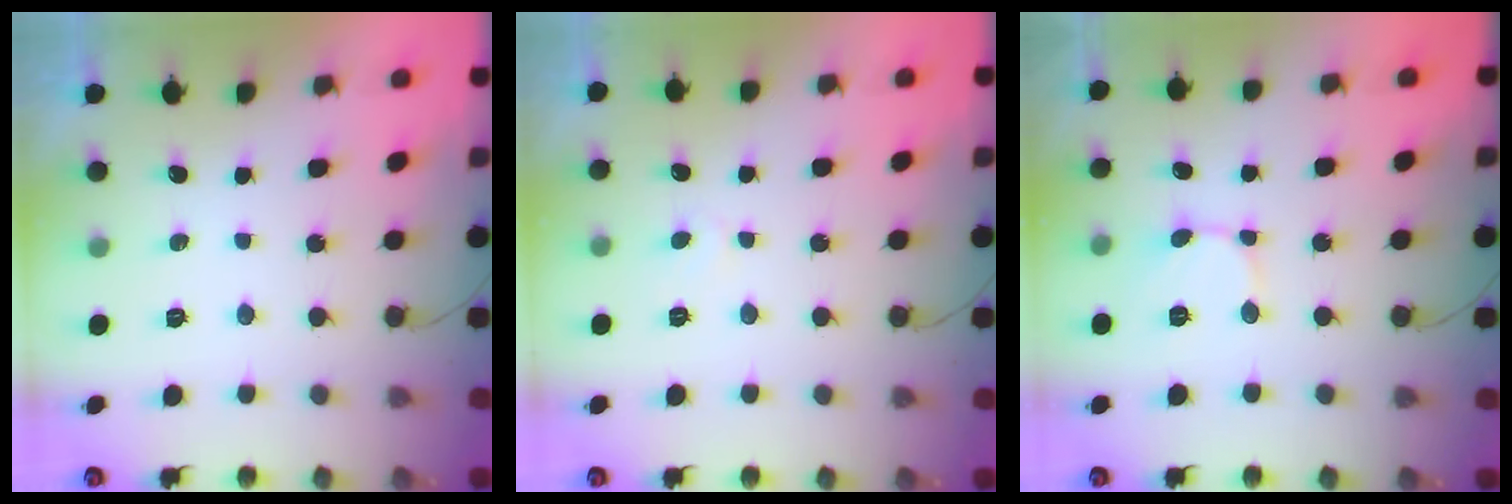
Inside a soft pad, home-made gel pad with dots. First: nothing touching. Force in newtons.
{"total": 2.4, "press": 2.4, "slide": 0.2}
{"total": 3.8, "press": 3.8, "slide": 0.2}